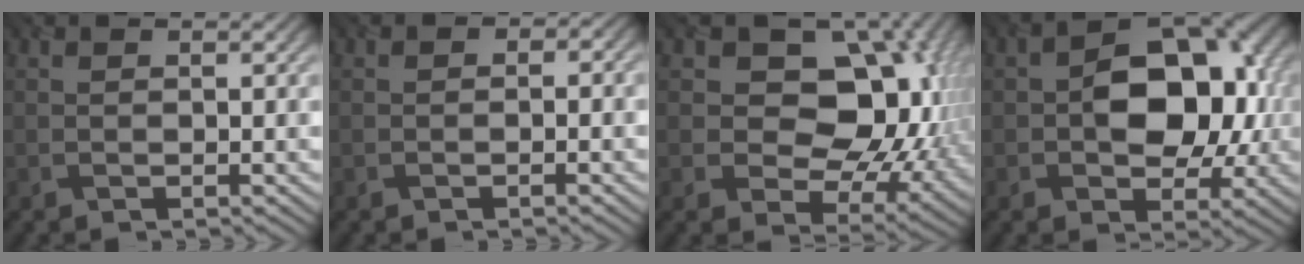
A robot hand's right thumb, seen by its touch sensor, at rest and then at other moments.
{"total": 1.3, "force": [-0.7, 1.0, 0.5], "torque": [0.003, 0.001, -0.017]}
{"total": 15.4, "force": [2.8, 11.1, 10.2], "torque": [-0.131, 0.014, 0.044]}
{"total": 11.4, "force": [0.2, 7.6, 8.4], "torque": [-0.116, 0.001, 0.003]}